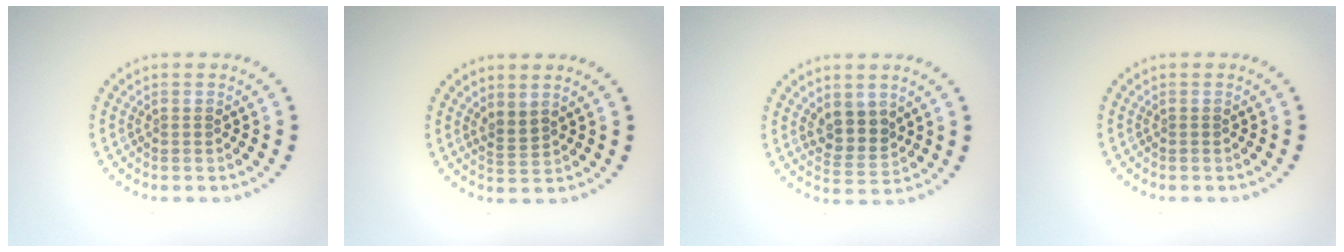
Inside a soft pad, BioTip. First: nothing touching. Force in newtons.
{"total": 1.5, "press": 1.2, "slide": 1.0}
{"total": 2.9, "press": 2.6, "slide": 1.4}
{"total": 0.0}